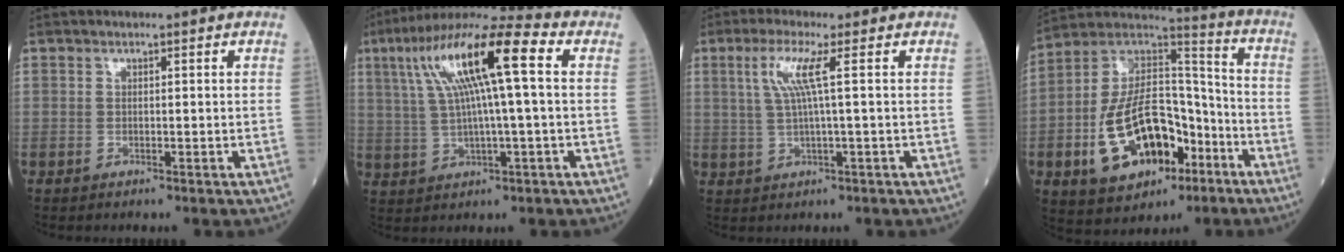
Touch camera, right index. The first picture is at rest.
{"total": 15.2, "force": [4.1, 1.6, 14.6], "torque": [-0.272, 0.037, 0.068]}
{"total": 5.1, "force": [1.4, -0.6, 4.8], "torque": [-0.104, 0.007, 0.033]}
{"total": 19.4, "force": [-7.0, 10.1, 14.9], "torque": [-0.286, 0.019, -0.114]}